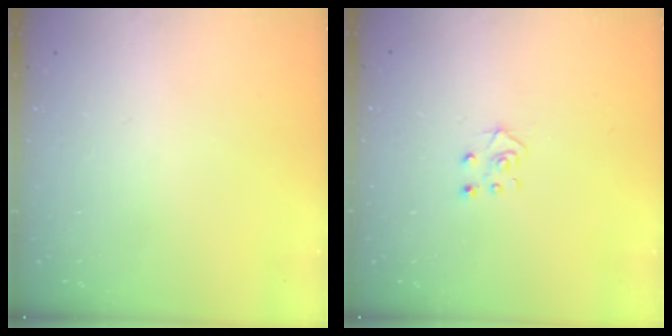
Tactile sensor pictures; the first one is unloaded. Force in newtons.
{"total": 4.8, "press": 4.8, "slide": 0.4}